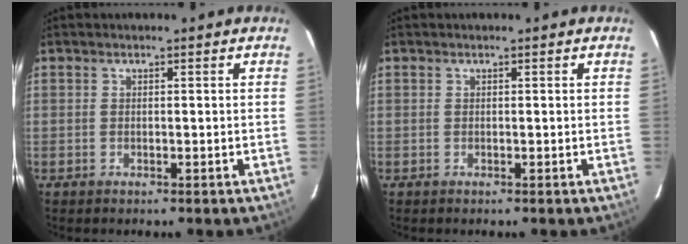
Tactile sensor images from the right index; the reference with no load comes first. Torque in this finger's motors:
{"motor_torque": [0.00, 0.00, 0.00, 0.01]}